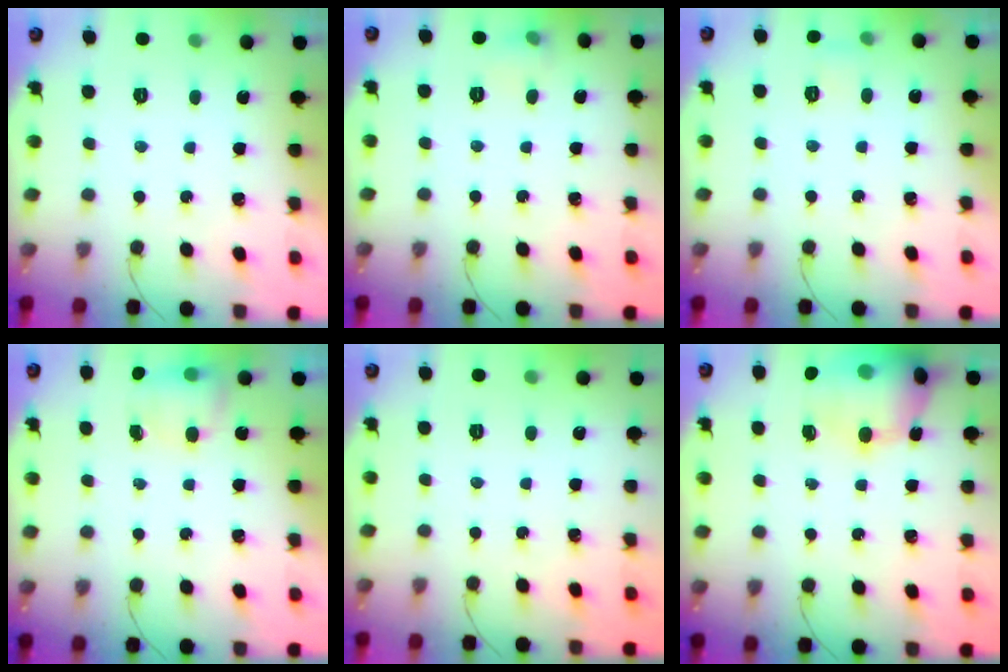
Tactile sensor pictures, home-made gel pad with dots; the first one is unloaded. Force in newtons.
{"total": 5.2, "press": 5.0, "slide": 1.4}
{"total": 2.6, "press": 2.4, "slide": 1.0}
{"total": 5.2, "press": 5.2, "slide": 0.7}
{"total": 0.0}
{"total": 16.2, "press": 15.9, "slide": 3.1}